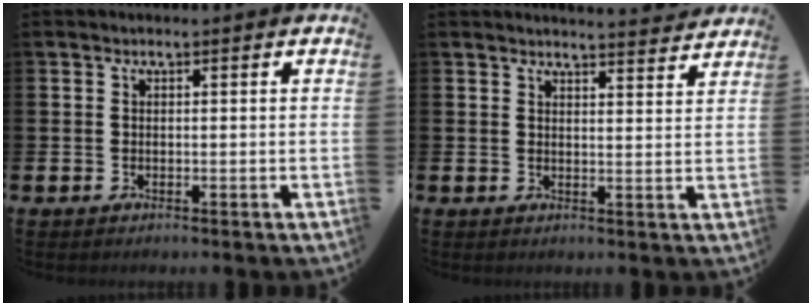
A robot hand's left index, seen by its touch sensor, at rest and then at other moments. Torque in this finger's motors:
{"motor_torque": [0.14, -0.26, 0.01, 0.02]}